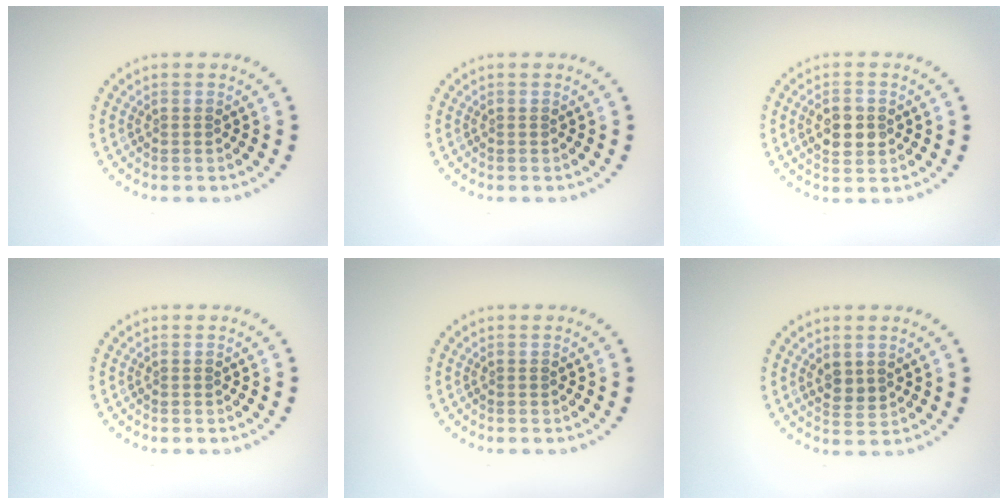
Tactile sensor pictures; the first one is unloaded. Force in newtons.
{"total": 0.0}
{"total": 2.6, "press": 2.6, "slide": 0.2}
{"total": 0.0}
{"total": 0.0}
{"total": 1.8, "press": 1.7, "slide": 0.7}